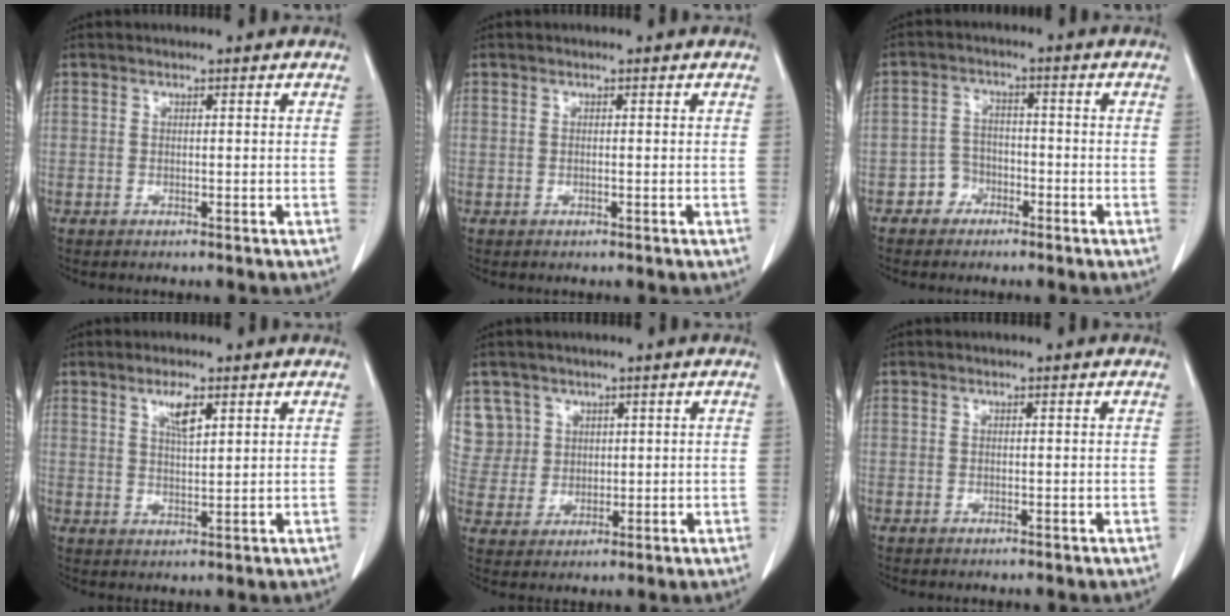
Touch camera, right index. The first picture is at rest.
{"total": 0.0}
{"total": 3.6, "force": [-2.2, 2.8, 0.5], "torque": [-0.004, 0.014, -0.043]}
{"total": 3.8, "force": [2.0, 0.8, 3.1], "torque": [-0.058, 0.000, 0.038]}
{"total": 6.3, "force": [3.1, 5.4, -0.4], "torque": [0.016, 0.011, 0.070]}
{"total": 0.0}